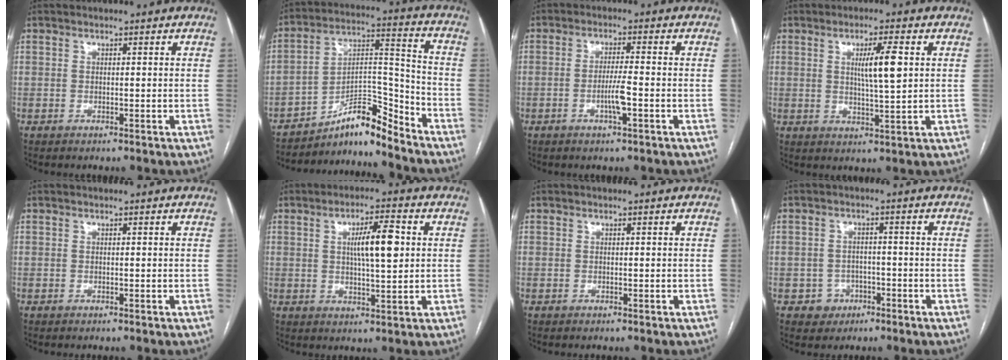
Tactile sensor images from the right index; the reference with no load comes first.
{"total": 9.7, "force": [-8.9, 0.9, 3.6], "torque": [-0.059, 0.042, -0.153]}
{"total": 3.9, "force": [-1.3, 0.0, 3.7], "torque": [-0.071, -0.004, -0.026]}
{"total": 6.1, "force": [1.4, 0.3, 5.9], "torque": [-0.100, -0.002, 0.025]}
{"total": 0.0}
{"total": 7.6, "force": [1.5, 1.4, 7.3], "torque": [-0.122, 0.010, 0.027]}
{"total": 0.0}
{"total": 3.6, "force": [-1.6, 3.2, 0.2], "torque": [0.008, 0.015, -0.020]}